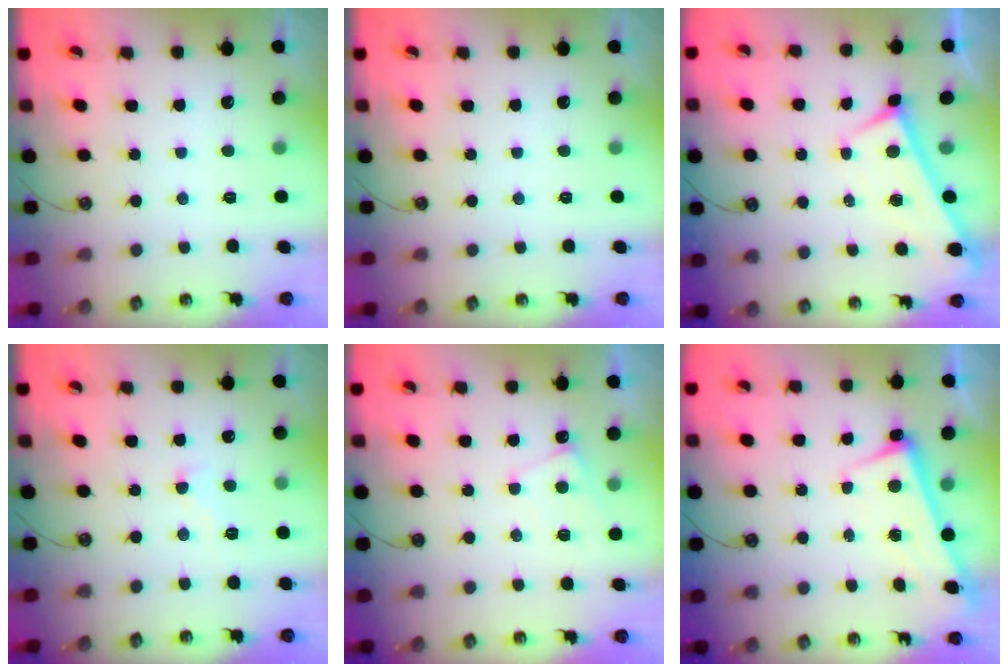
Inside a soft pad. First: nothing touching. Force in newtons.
{"total": 0.0}
{"total": 0.0}
{"total": 1.9, "press": 1.8, "slide": 0.5}
{"total": 1.7, "press": 1.7, "slide": 0.4}
{"total": 2.7, "press": 2.6, "slide": 0.7}